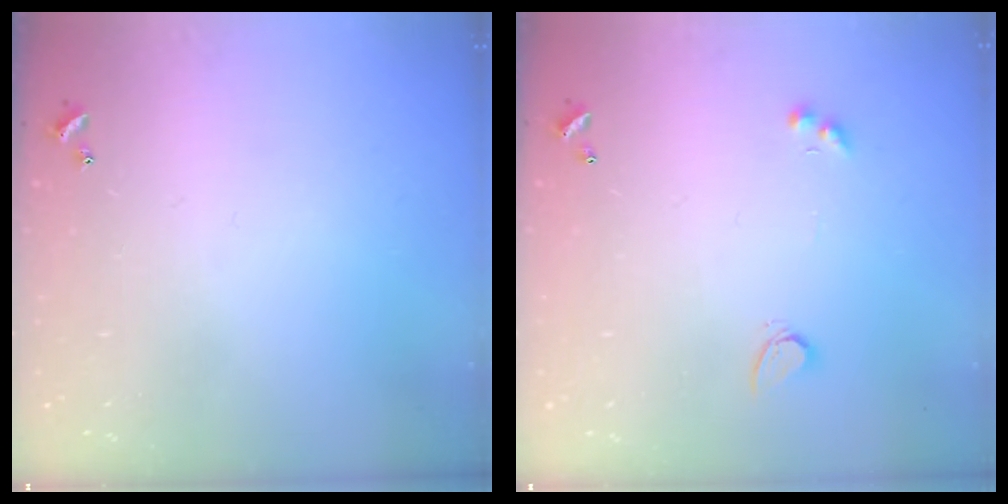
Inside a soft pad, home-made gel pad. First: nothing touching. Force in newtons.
{"total": 3.3, "press": 2.8, "slide": 1.7}